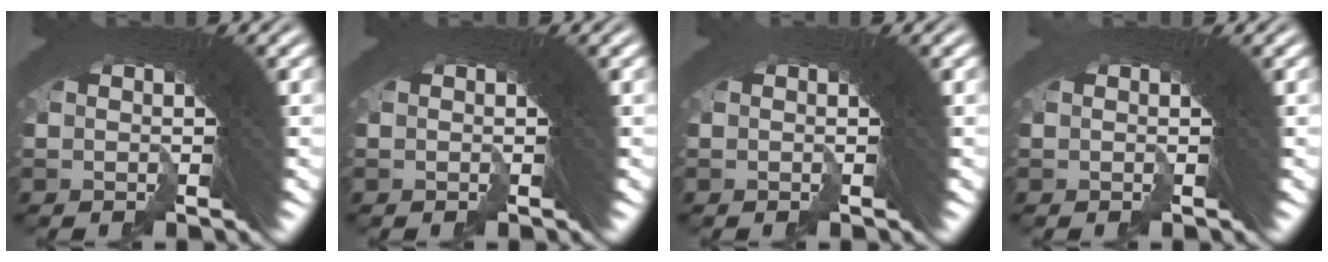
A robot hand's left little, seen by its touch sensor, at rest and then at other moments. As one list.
[{"total": 0.0}, {"total": 0.9, "force": [-0.2, -0.6, -0.7], "torque": [0.011, -0.002, -0.001]}, {"total": 2.0, "force": [-0.3, -1.2, -1.5], "torque": [0.021, -0.005, -0.001]}]